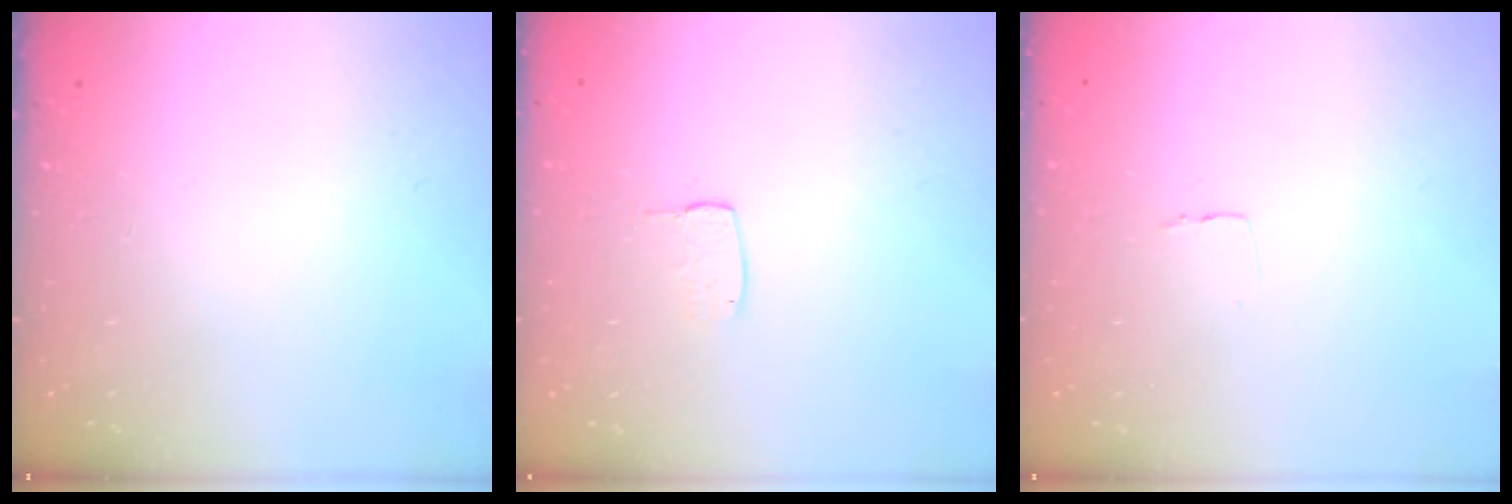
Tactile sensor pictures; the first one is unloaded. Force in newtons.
{"total": 3.3, "press": 3.3, "slide": 0.1}
{"total": 2.6, "press": 2.6, "slide": 0.1}